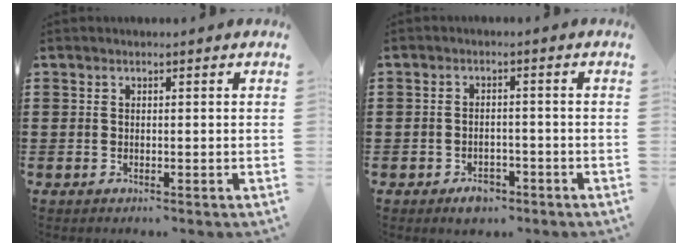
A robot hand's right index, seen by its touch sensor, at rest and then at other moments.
{"total": 2.5, "force": [-1.8, 1.4, 1.0], "torque": [-0.022, 0.002, -0.037]}